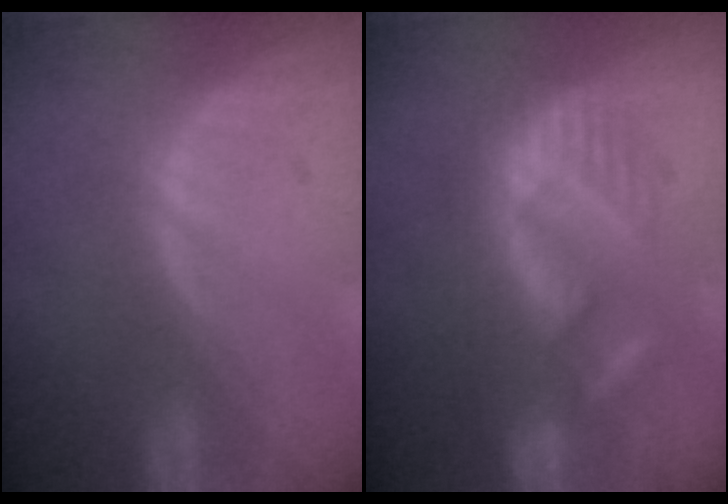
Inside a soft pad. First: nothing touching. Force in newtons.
{"total": 8.8, "press": 8.7, "slide": 1.5}